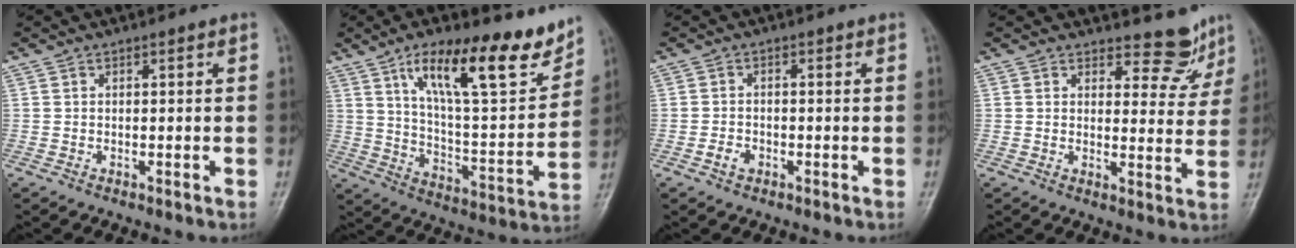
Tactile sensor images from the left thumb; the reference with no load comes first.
{"total": 20.1, "force": [12.8, 6.0, 14.2], "torque": [-0.182, -0.065, 0.214]}
{"total": 2.3, "force": [-1.1, 1.7, 1.1], "torque": [-0.014, 0.008, -0.020]}
{"total": 6.7, "force": [6.1, 2.7, 0.5], "torque": [0.022, -0.057, 0.069]}